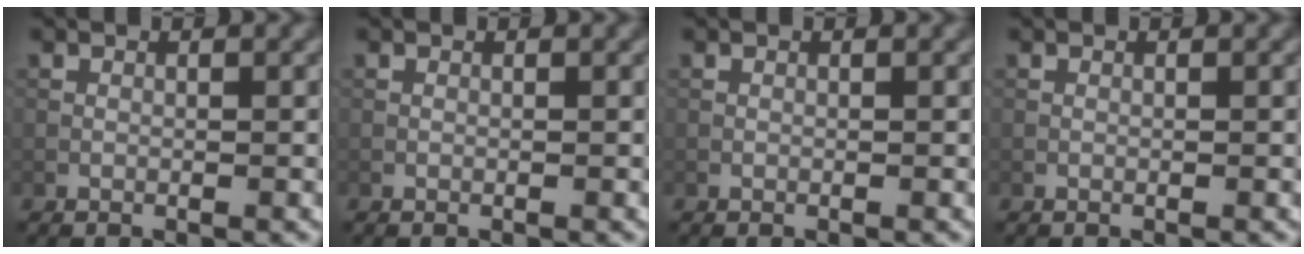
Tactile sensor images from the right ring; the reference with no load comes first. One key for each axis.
{"total": 0.0}
{"total": 0.0}
{"total": 0.0}